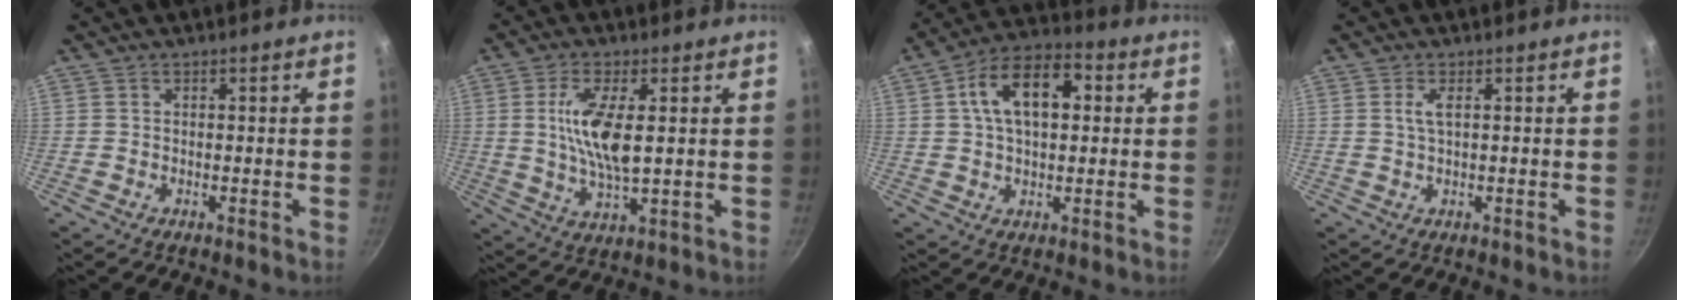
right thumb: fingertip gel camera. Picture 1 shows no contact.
{"total": 10.8, "force": [1.7, 3.9, 9.9], "torque": [-0.191, -0.009, 0.035]}
{"total": 13.6, "force": [2.9, 7.8, 10.7], "torque": [-0.149, 0.023, 0.034]}
{"total": 2.5, "force": [0.7, 0.8, 2.3], "torque": [-0.049, 0.001, 0.017]}